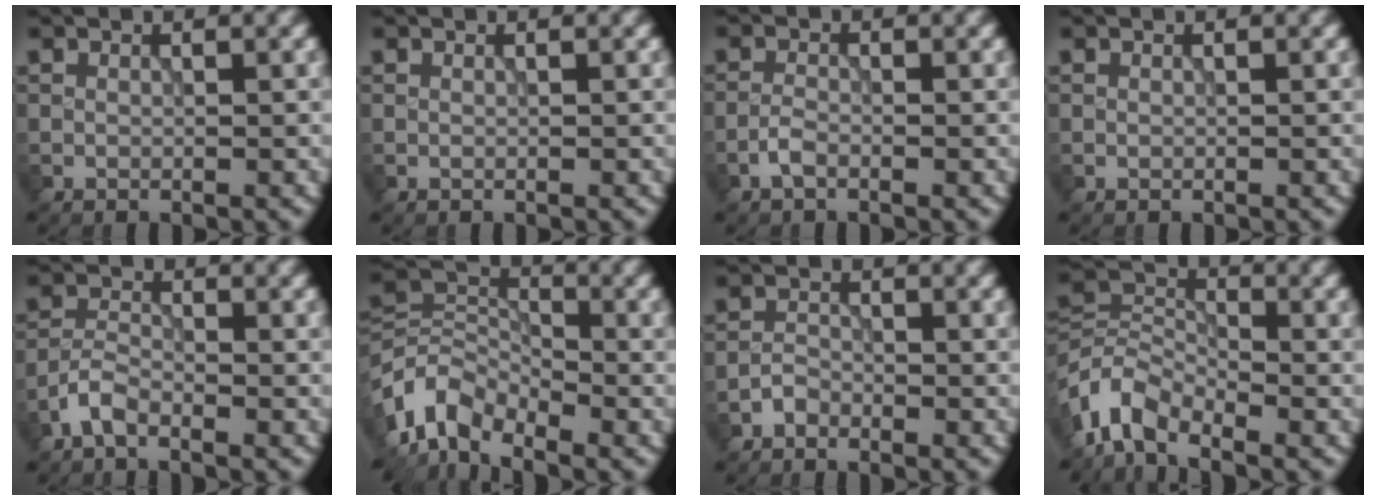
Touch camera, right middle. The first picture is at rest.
{"total": 0.0}
{"total": 1.3, "force": [-0.9, 0.4, 0.8], "torque": [-0.020, 0.003, -0.022]}
{"total": 0.0}
{"total": 2.2, "force": [-1.7, 0.8, 1.2], "torque": [-0.025, 0.005, -0.042]}
{"total": 5.9, "force": [-3.9, 3.3, 3.1], "torque": [-0.058, 0.002, -0.092]}
{"total": 1.2, "force": [-1.0, 0.6, 0.3], "torque": [-0.002, 0.005, -0.024]}
{"total": 5.0, "force": [-3.3, 2.5, 2.6], "torque": [-0.053, 0.002, -0.082]}